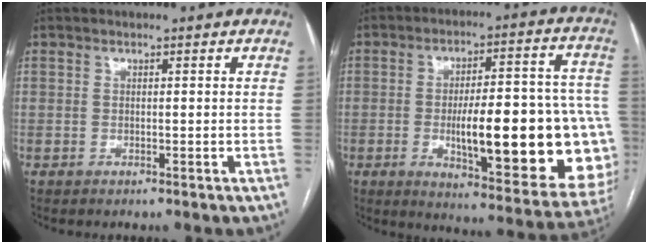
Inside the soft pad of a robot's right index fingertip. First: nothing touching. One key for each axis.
{"total": 26.2, "fx": -4.3, "fy": 6.4, "fz": 25.1, "tx": -0.267, "ty": 0.015, "tz": -0.040}